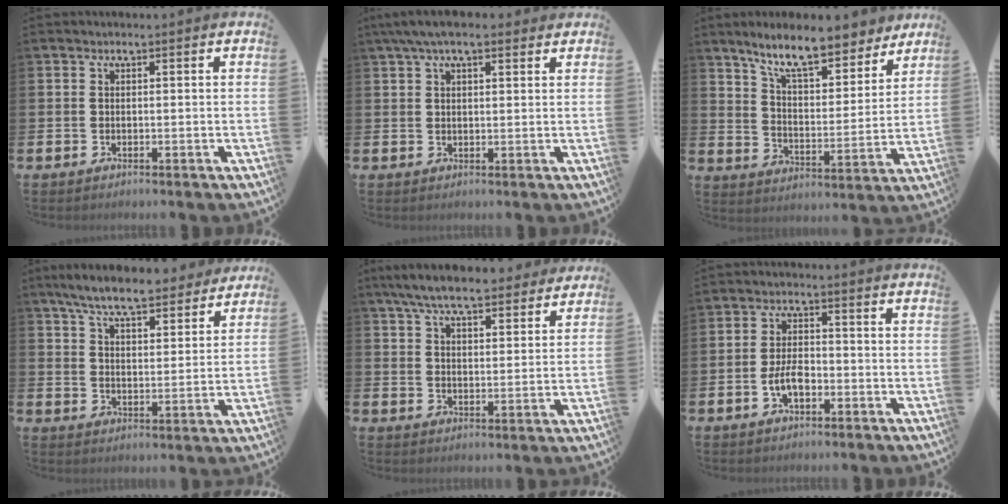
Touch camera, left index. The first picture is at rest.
{"total": 4.7, "force": [3.6, 1.5, 2.7], "torque": [-0.060, -0.001, 0.066]}
{"total": 10.8, "force": [9.5, 2.2, 4.6], "torque": [-0.113, -0.051, 0.167]}
{"total": 7.9, "force": [7.3, 1.3, 2.6], "torque": [-0.077, -0.040, 0.129]}
{"total": 7.8, "force": [7.2, 1.6, 2.4], "torque": [-0.064, -0.035, 0.130]}
{"total": 4.0, "force": [-1.4, 2.1, 3.1], "torque": [-0.055, 0.007, -0.026]}